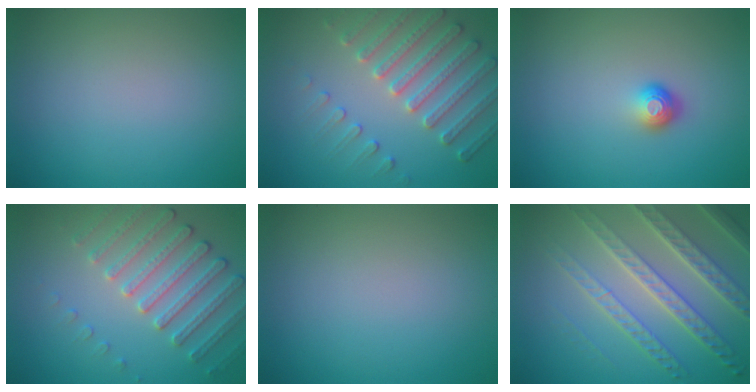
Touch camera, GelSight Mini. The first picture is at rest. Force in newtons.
{"total": 4.4, "press": 4.3, "slide": 1.2}
{"total": 1.7, "press": 1.2, "slide": 1.3}
{"total": 4.1, "press": 3.8, "slide": 1.5}
{"total": 0.0}
{"total": 7.6, "press": 5.2, "slide": 5.5}